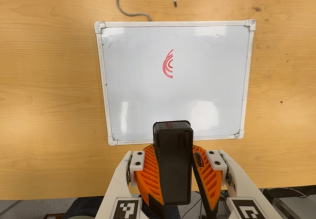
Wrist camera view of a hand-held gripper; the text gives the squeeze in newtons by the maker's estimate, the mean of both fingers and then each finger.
{"total": 10.8, "left": 11.1, "right": 10.6}